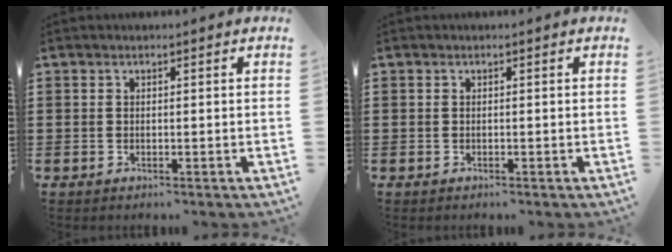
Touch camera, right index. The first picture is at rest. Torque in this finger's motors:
{"motor_torque": [1.17, 0.97, -0.07, -0.01]}